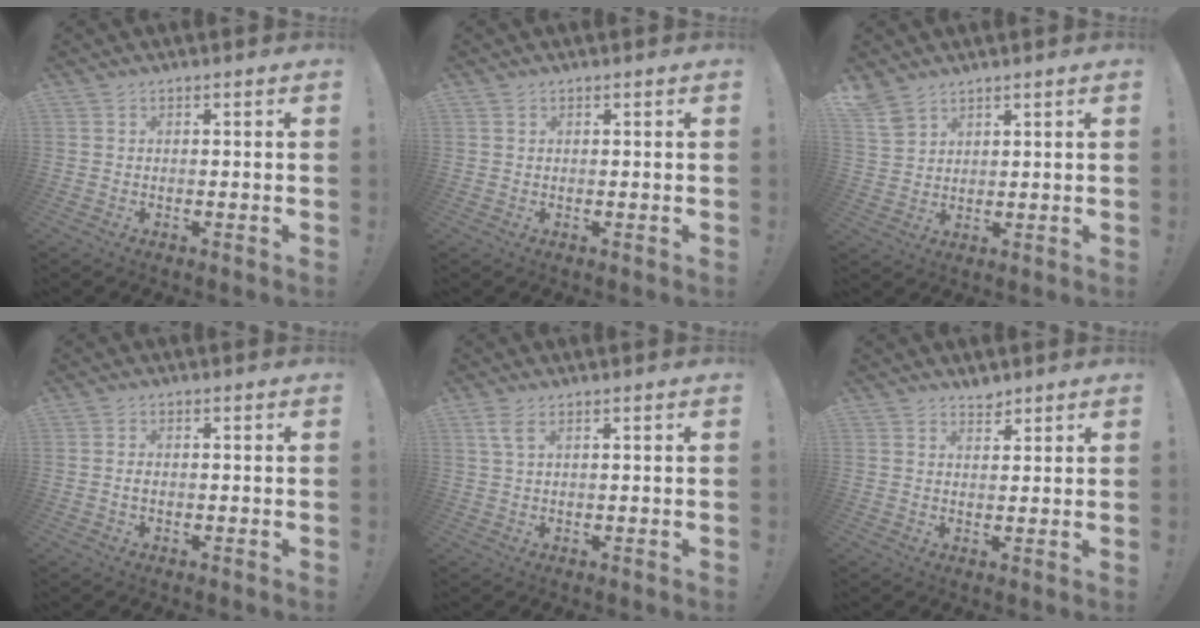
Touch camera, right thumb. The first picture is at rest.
{"total": 0.5, "force": [0.3, 0.4, 0.2], "torque": [-0.001, 0.000, 0.006]}
{"total": 5.7, "force": [4.5, 2.8, 2.1], "torque": [-0.043, -0.023, 0.089]}
{"total": 0.9, "force": [-0.2, 0.5, 0.7], "torque": [-0.019, 0.004, -0.004]}
{"total": 3.3, "force": [1.5, 1.1, 2.7], "torque": [-0.062, 0.004, 0.029]}
{"total": 2.7, "force": [2.5, 0.8, 0.5], "torque": [0.017, -0.023, 0.041]}